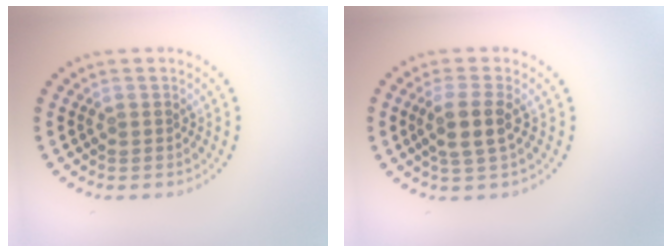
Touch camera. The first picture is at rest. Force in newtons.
{"total": 2.8, "press": 2.4, "slide": 1.4}